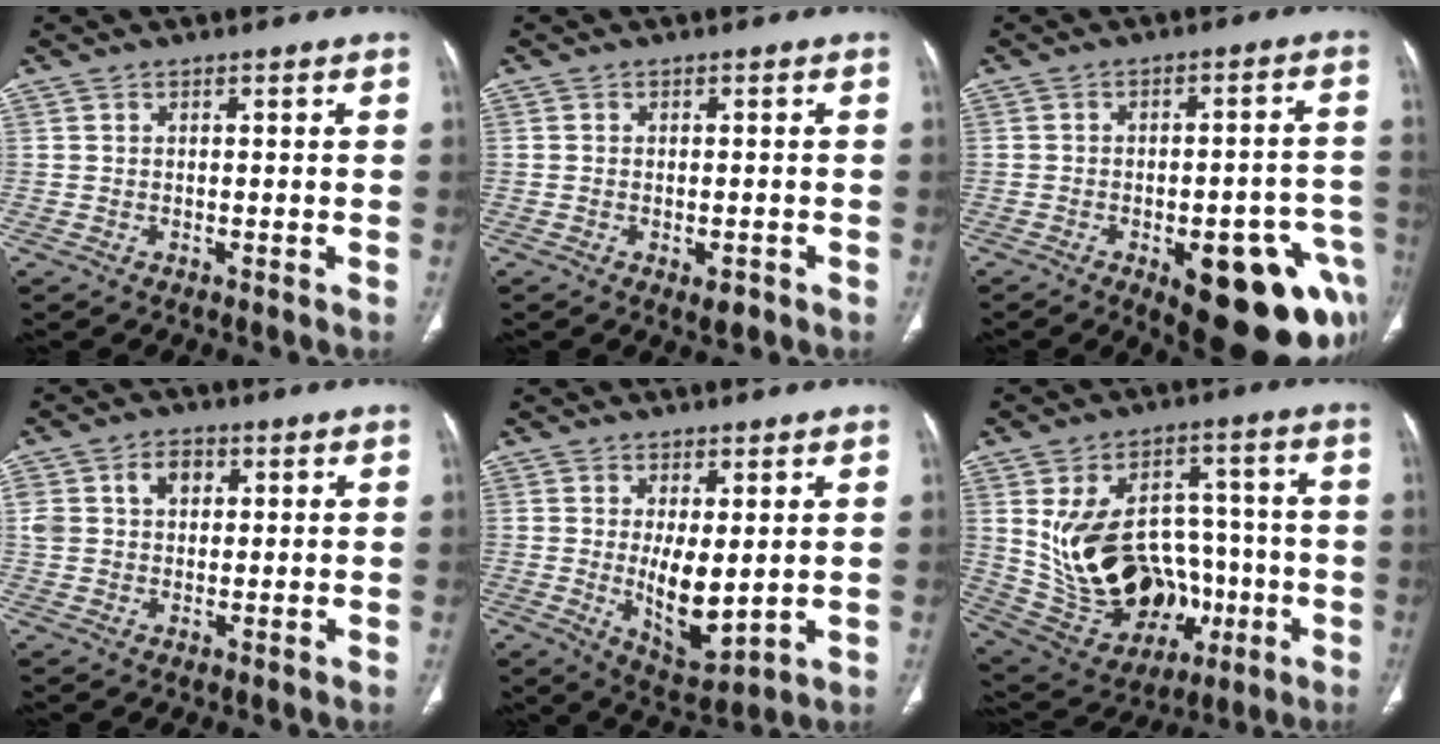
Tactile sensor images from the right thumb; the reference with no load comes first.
{"total": 2.2, "force": [-1.1, 1.1, 1.6], "torque": [-0.017, 0.001, -0.011]}
{"total": 20.1, "force": [-8.8, 8.0, 16.2], "torque": [-0.129, 0.040, -0.097]}
{"total": 7.4, "force": [2.3, 5.6, 4.3], "torque": [-0.055, 0.004, 0.044]}
{"total": 9.3, "force": [0.2, 4.0, 8.4], "torque": [-0.122, -0.028, 0.023]}
{"total": 23.8, "force": [-2.1, 16.8, 16.8], "torque": [-0.267, 0.029, 0.005]}